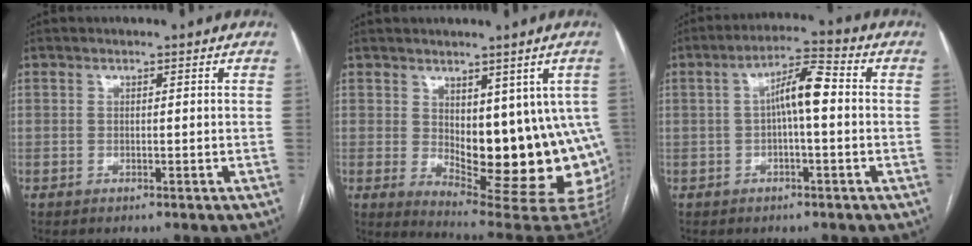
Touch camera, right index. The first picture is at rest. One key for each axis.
{"total": 17.4, "fx": 0.1, "fy": 7.5, "fz": 15.7, "tx": -0.151, "ty": -0.013, "tz": 0.023}
{"total": 6.5, "fx": 0.1, "fy": 1.2, "fz": 6.4, "tx": -0.114, "ty": 0.022, "tz": 0.000}